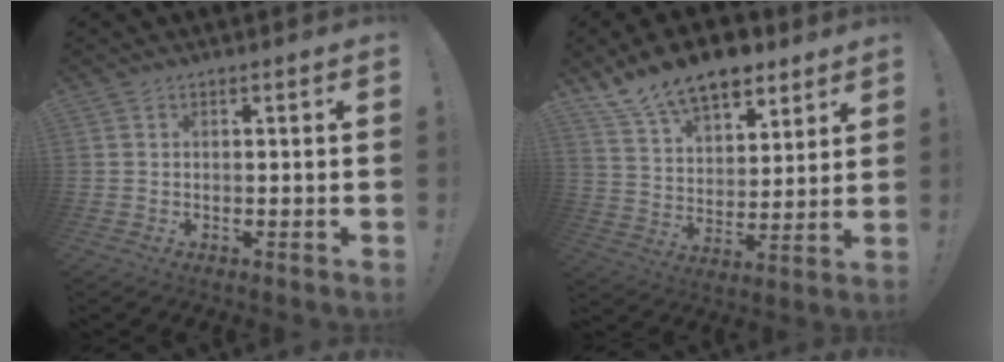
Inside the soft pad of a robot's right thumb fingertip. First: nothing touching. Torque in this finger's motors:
{"motor_torque": [1.34, 2.53, 0.21, 0.21, 0.09]}